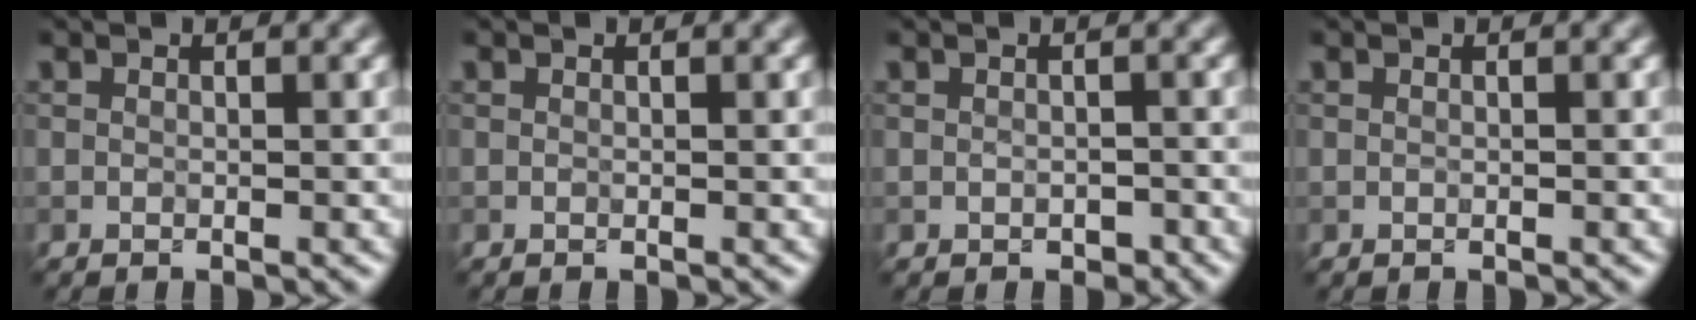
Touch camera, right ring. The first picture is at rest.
{"total": 0.0}
{"total": 1.0, "force": [-0.4, 0.8, 0.5], "torque": [-0.004, -0.003, -0.004]}
{"total": 0.0}